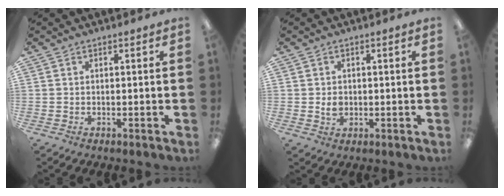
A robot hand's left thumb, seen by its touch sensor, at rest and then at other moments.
{"total": 2.6, "force": [0.0, 2.1, 1.5], "torque": [-0.022, 0.000, -0.001]}